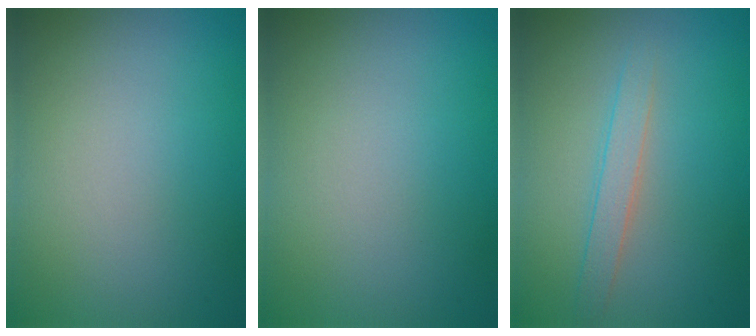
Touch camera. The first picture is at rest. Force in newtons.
{"total": 0.0}
{"total": 1.9, "press": 1.9, "slide": 0.1}